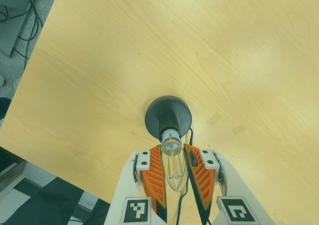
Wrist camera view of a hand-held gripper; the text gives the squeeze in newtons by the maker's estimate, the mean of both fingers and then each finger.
{"total": 10.4, "left": 9.8, "right": 11.0}